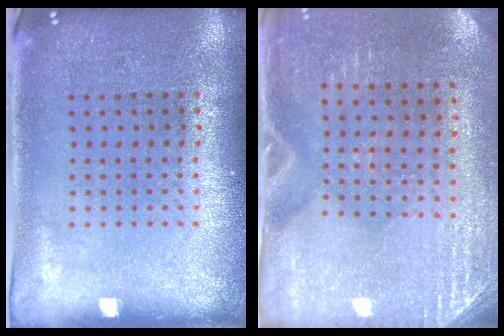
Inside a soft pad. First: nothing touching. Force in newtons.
{"total": 2.9, "press": 2.5, "slide": 1.4}